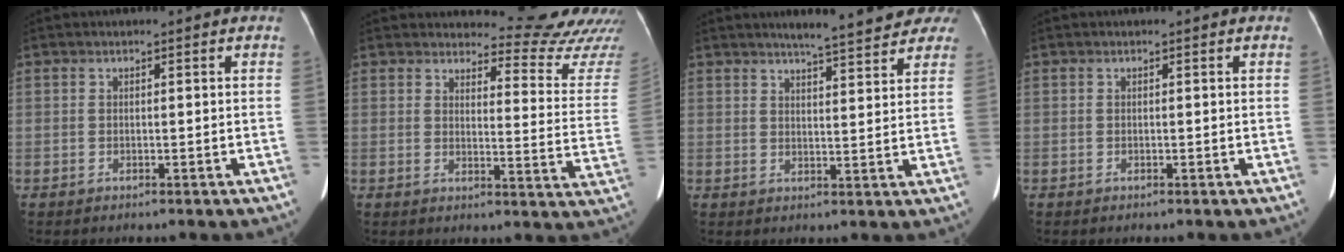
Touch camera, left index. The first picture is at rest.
{"total": 14.5, "force": [14.4, 1.0, 1.6], "torque": [0.007, -0.115, 0.139]}
{"total": 10.7, "force": [9.3, 1.6, 5.0], "torque": [-0.053, 0.006, 0.098]}
{"total": 0.0}